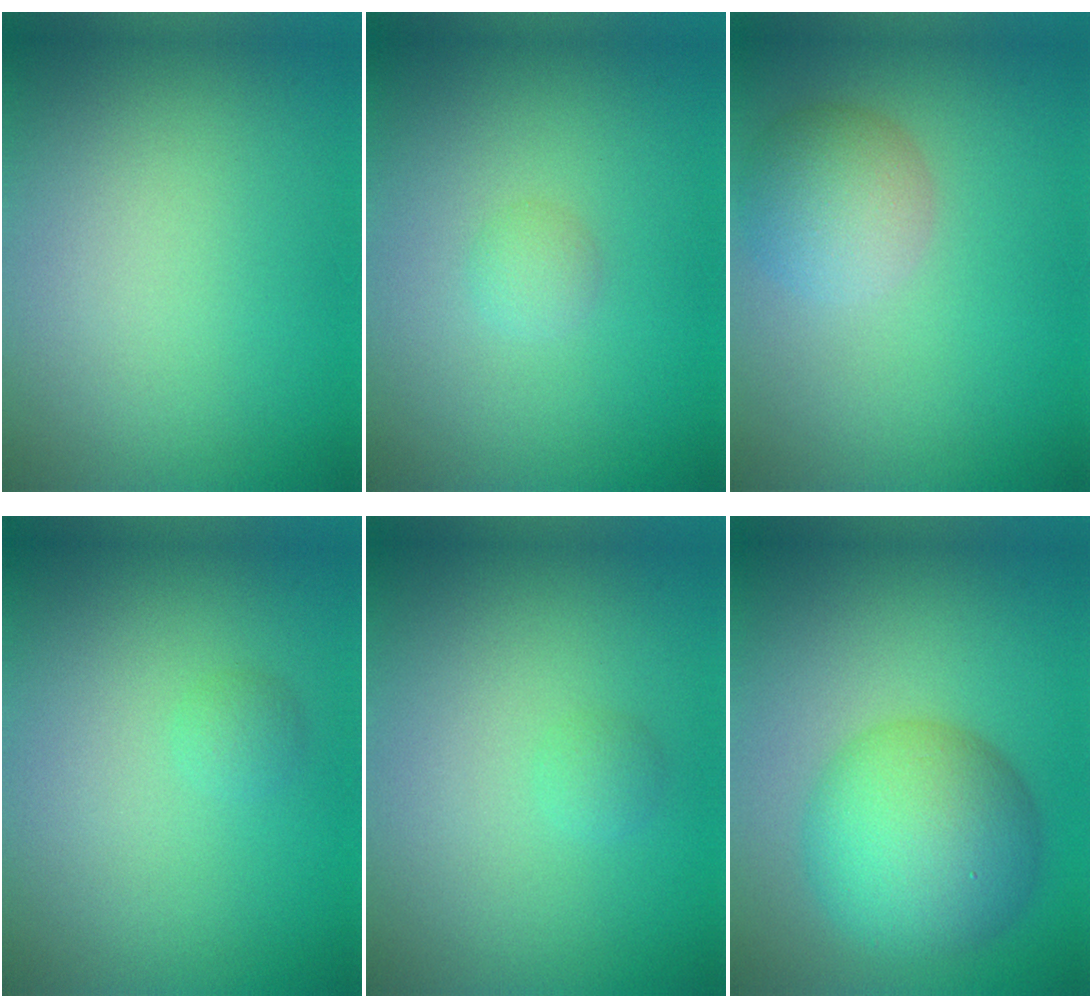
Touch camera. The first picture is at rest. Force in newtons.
{"total": 1.0, "press": 1.0, "slide": 0.1}
{"total": 3.8, "press": 3.8, "slide": 0.2}
{"total": 0.9, "press": 0.8, "slide": 0.0}
{"total": 0.8, "press": 0.8, "slide": 0.1}
{"total": 8.1, "press": 8.1, "slide": 0.2}